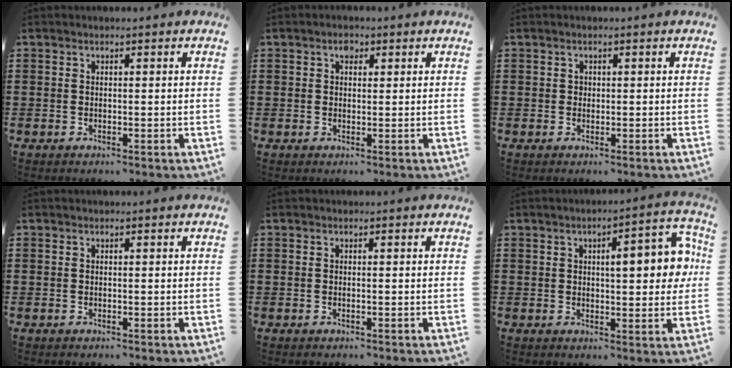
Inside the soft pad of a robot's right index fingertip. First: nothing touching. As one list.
[{"total": 1.8, "force": [0.8, 1.2, 1.0], "torque": [-0.023, 0.007, 0.014]}, {"total": 0.6, "force": [0.1, 0.6, 0.1], "torque": [-0.005, 0.004, 0.001]}, {"total": 0.0}, {"total": 0.0}, {"total": 8.4, "force": [1.6, 2.6, 7.8], "torque": [-0.107, -0.005, 0.016]}]